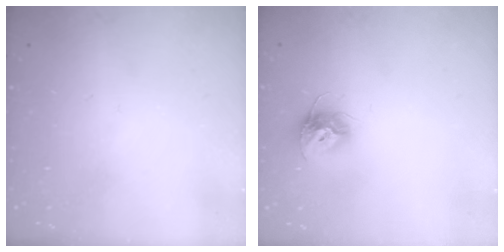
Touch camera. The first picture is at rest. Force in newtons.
{"total": 9.8, "press": 9.8, "slide": 0.3}